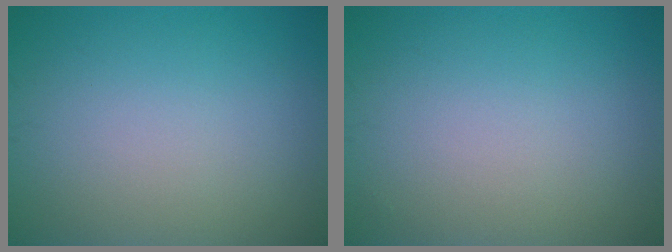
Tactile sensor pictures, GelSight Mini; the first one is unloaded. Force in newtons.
{"total": 0.0}